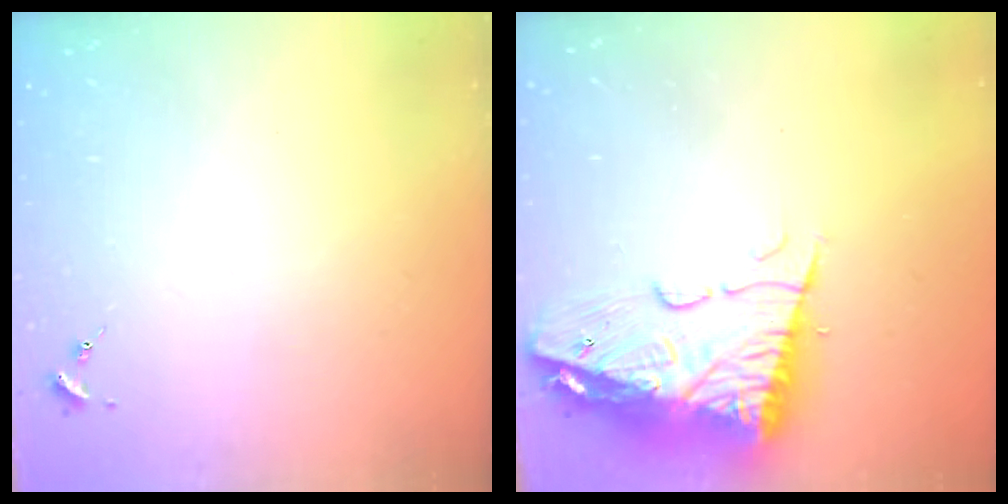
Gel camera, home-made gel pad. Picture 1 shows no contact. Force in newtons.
{"total": 14.9, "press": 14.8, "slide": 1.2}